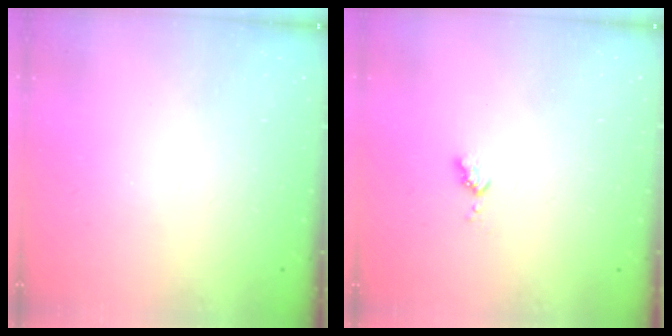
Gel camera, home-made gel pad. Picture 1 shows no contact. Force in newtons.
{"total": 3.5, "press": 3.5, "slide": 0.4}